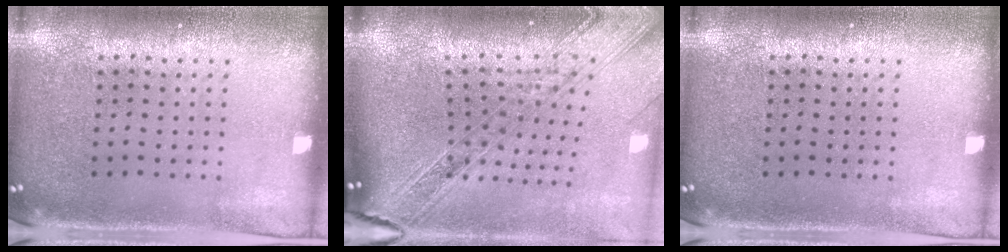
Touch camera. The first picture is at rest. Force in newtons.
{"total": 2.6, "press": 2.2, "slide": 1.5}
{"total": 0.0}